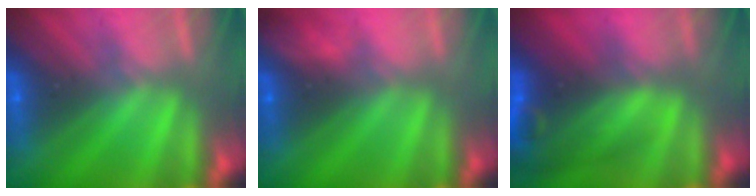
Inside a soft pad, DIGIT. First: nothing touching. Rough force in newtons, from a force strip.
{"total": 3.5}
{"total": 9.1}